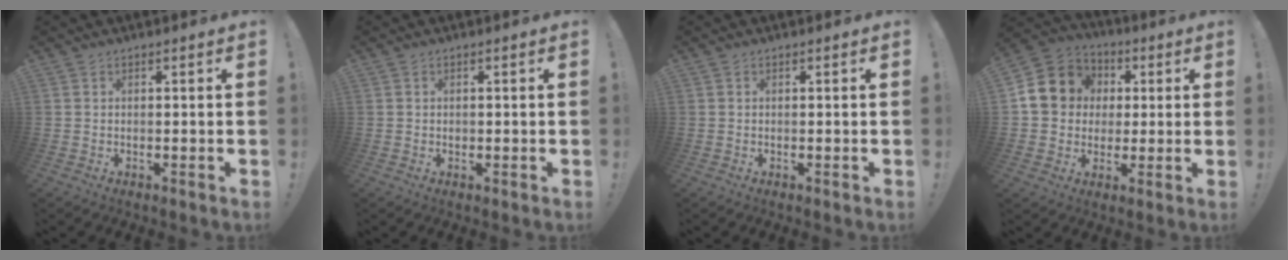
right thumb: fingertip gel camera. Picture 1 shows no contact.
{"total": 0.6, "force": [-0.1, 0.6, 0.1], "torque": [-0.008, 0.005, -0.002]}
{"total": 0.0}
{"total": 14.3, "force": [2.3, 12.9, 5.6], "torque": [-0.076, 0.006, 0.057]}